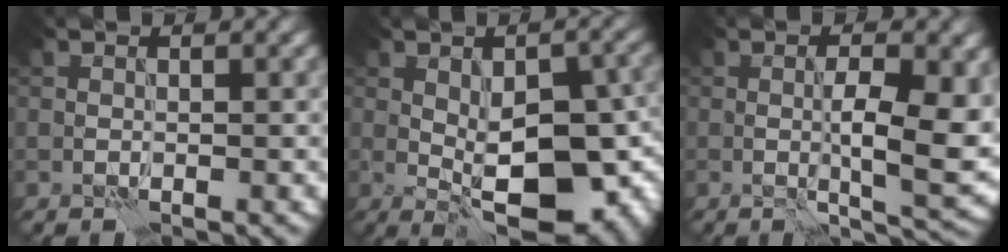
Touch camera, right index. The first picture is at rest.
{"total": 12.2, "force": [-2.6, 5.4, 10.5], "torque": [-0.144, -0.002, -0.035]}
{"total": 6.8, "force": [-0.4, 1.6, 6.6], "torque": [-0.099, -0.005, -0.004]}